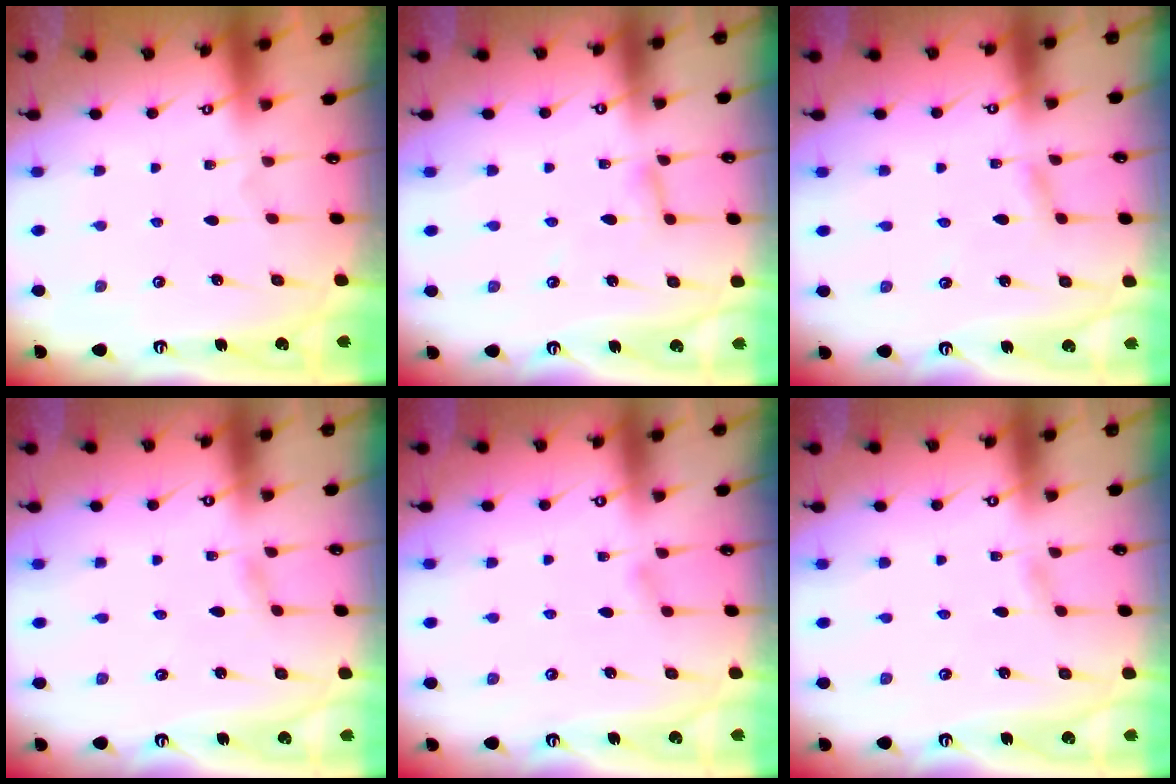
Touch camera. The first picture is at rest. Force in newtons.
{"total": 2.8, "press": 2.8, "slide": 0.2}
{"total": 2.1, "press": 2.1, "slide": 0.1}
{"total": 1.5, "press": 1.5, "slide": 0.2}
{"total": 3.7, "press": 3.7, "slide": 0.5}
{"total": 1.1, "press": 1.1, "slide": 0.1}